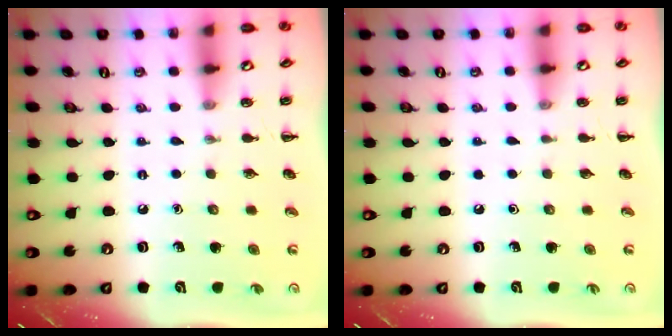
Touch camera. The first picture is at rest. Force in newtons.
{"total": 0.0}